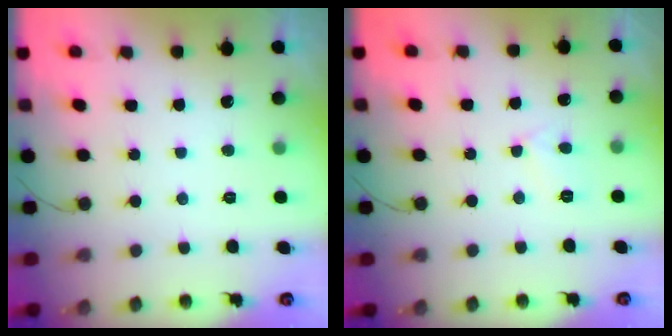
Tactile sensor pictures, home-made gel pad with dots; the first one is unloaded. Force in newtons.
{"total": 4.3, "press": 4.3, "slide": 0.5}